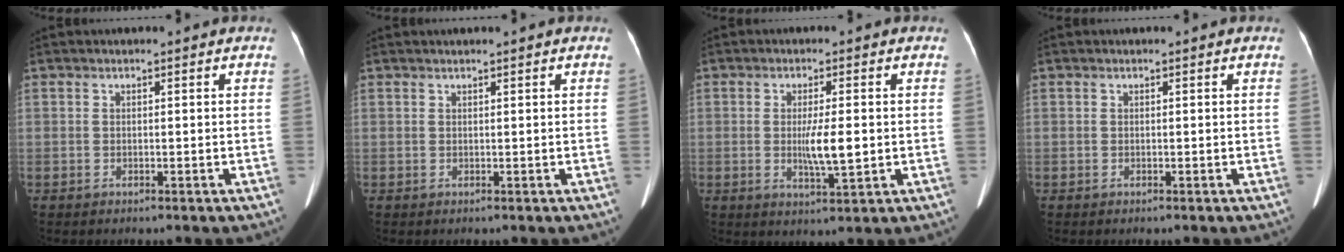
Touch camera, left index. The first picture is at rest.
{"total": 0.7, "force": [0.6, -0.1, 0.5], "torque": [-0.008, 0.010, 0.014]}
{"total": 5.1, "force": [-0.6, 0.6, 5.1], "torque": [-0.095, -0.012, -0.007]}
{"total": 0.0}